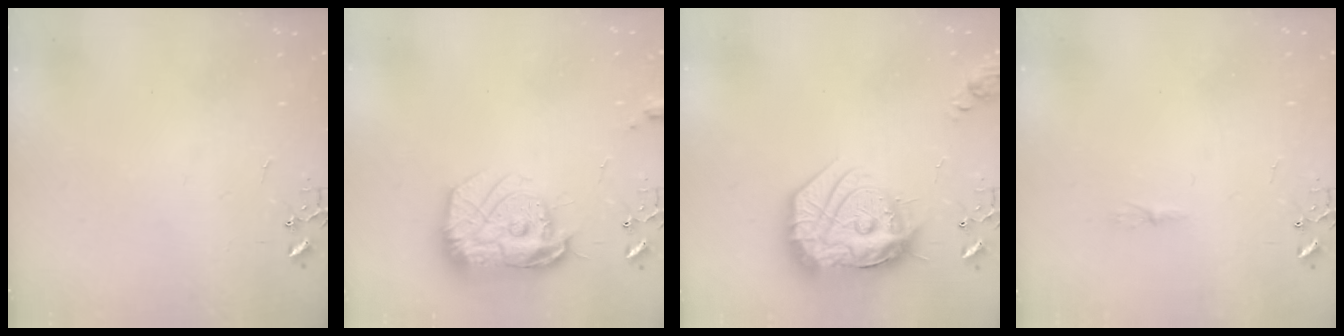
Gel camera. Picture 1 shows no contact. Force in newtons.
{"total": 17.7, "press": 17.6, "slide": 1.4}
{"total": 23.9, "press": 23.8, "slide": 2.1}
{"total": 4.1, "press": 4.1, "slide": 0.5}